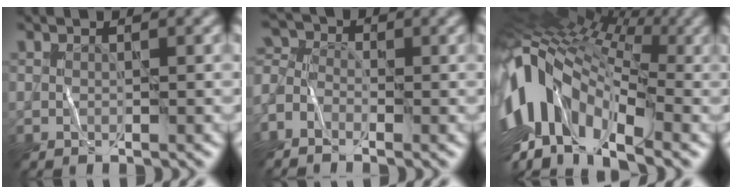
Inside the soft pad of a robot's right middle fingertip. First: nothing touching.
{"total": 3.5, "force": [-2.2, 2.0, 1.9], "torque": [-0.042, -0.002, -0.045]}
{"total": 14.0, "force": [-2.3, 7.3, 11.7], "torque": [-0.234, 0.035, -0.053]}